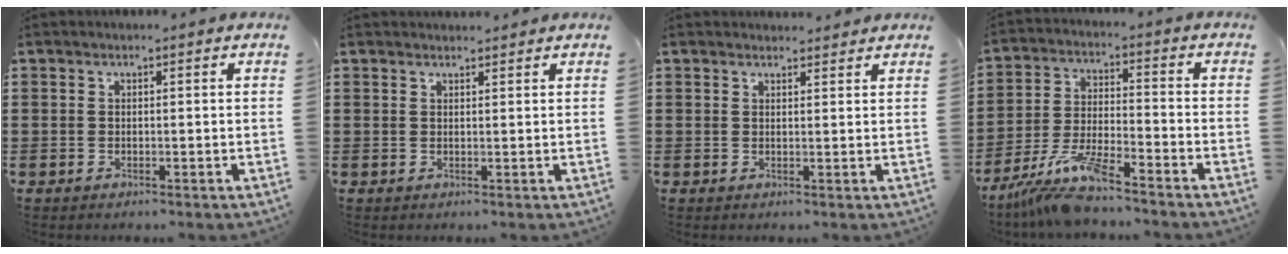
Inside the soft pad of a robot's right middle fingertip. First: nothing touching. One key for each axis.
{"total": 1.1, "fx": 1.0, "fy": 0.3, "fz": 0.0, "tx": 0.006, "ty": -0.002, "tz": 0.019}
{"total": 1.5, "fx": 1.5, "fy": 0.4, "fz": 0.0, "tx": 0.004, "ty": 0.000, "tz": 0.027}
{"total": 9.0, "fx": -7.6, "fy": 0.6, "fz": 4.7, "tx": -0.108, "ty": -0.008, "tz": -0.152}